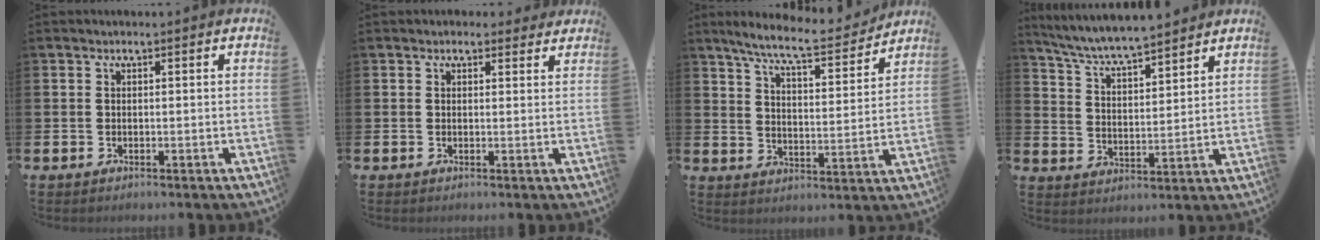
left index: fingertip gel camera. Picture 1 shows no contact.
{"total": 1.2, "force": [1.0, 0.7, 0.1], "torque": [0.004, 0.003, 0.017]}
{"total": 8.0, "force": [7.1, 0.7, 3.4], "torque": [-0.090, -0.042, 0.122]}
{"total": 6.2, "force": [6.0, 0.1, 1.5], "torque": [-0.059, -0.041, 0.105]}